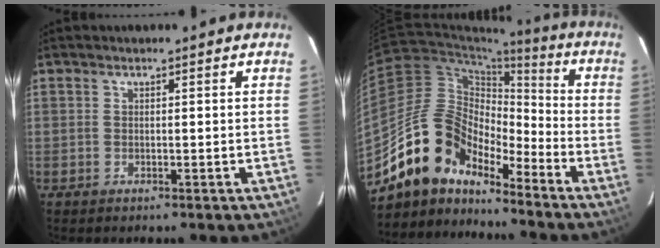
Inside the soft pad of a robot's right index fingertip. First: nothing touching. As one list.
[{"total": 14.4, "force": [-12.2, 5.8, 4.8], "torque": [-0.089, 0.023, -0.235]}]